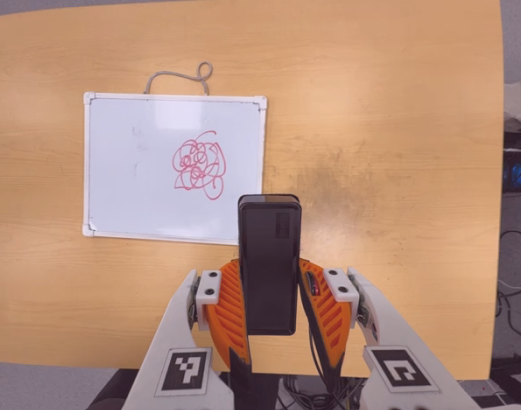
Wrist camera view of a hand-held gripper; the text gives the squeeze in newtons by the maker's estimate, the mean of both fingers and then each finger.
{"total": 3.9, "left": 2.6, "right": 5.1}